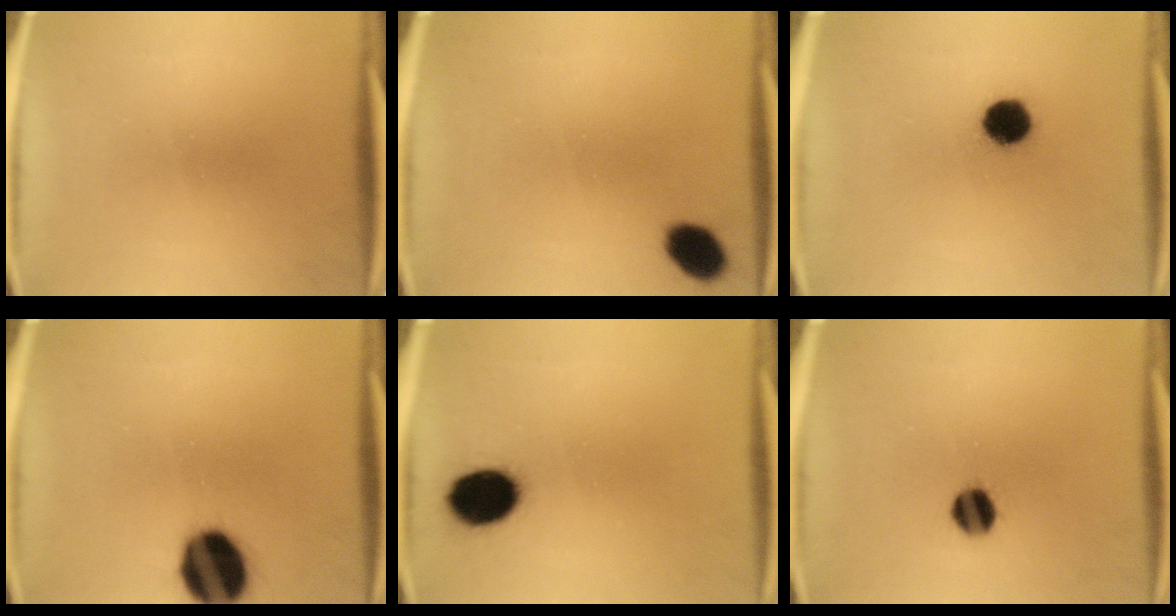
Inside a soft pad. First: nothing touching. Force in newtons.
{"total": 6.2}
{"total": 7.6}
{"total": 15.8}
{"total": 11.0}
{"total": 6.0}